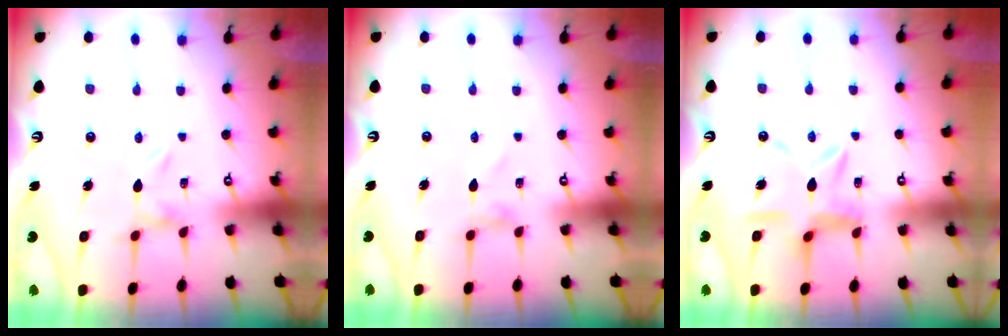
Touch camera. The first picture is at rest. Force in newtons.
{"total": 0.0}
{"total": 10.1, "press": 10.1, "slide": 0.8}